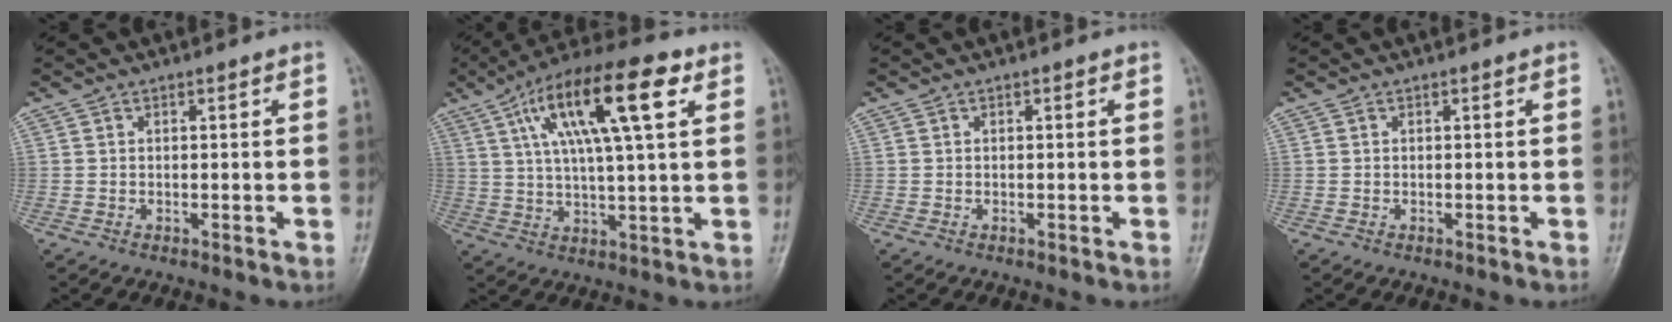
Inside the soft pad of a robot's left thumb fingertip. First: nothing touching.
{"total": 17.3, "force": [6.7, 4.6, 15.3], "torque": [-0.263, 0.008, 0.108]}
{"total": 0.0}
{"total": 0.0}